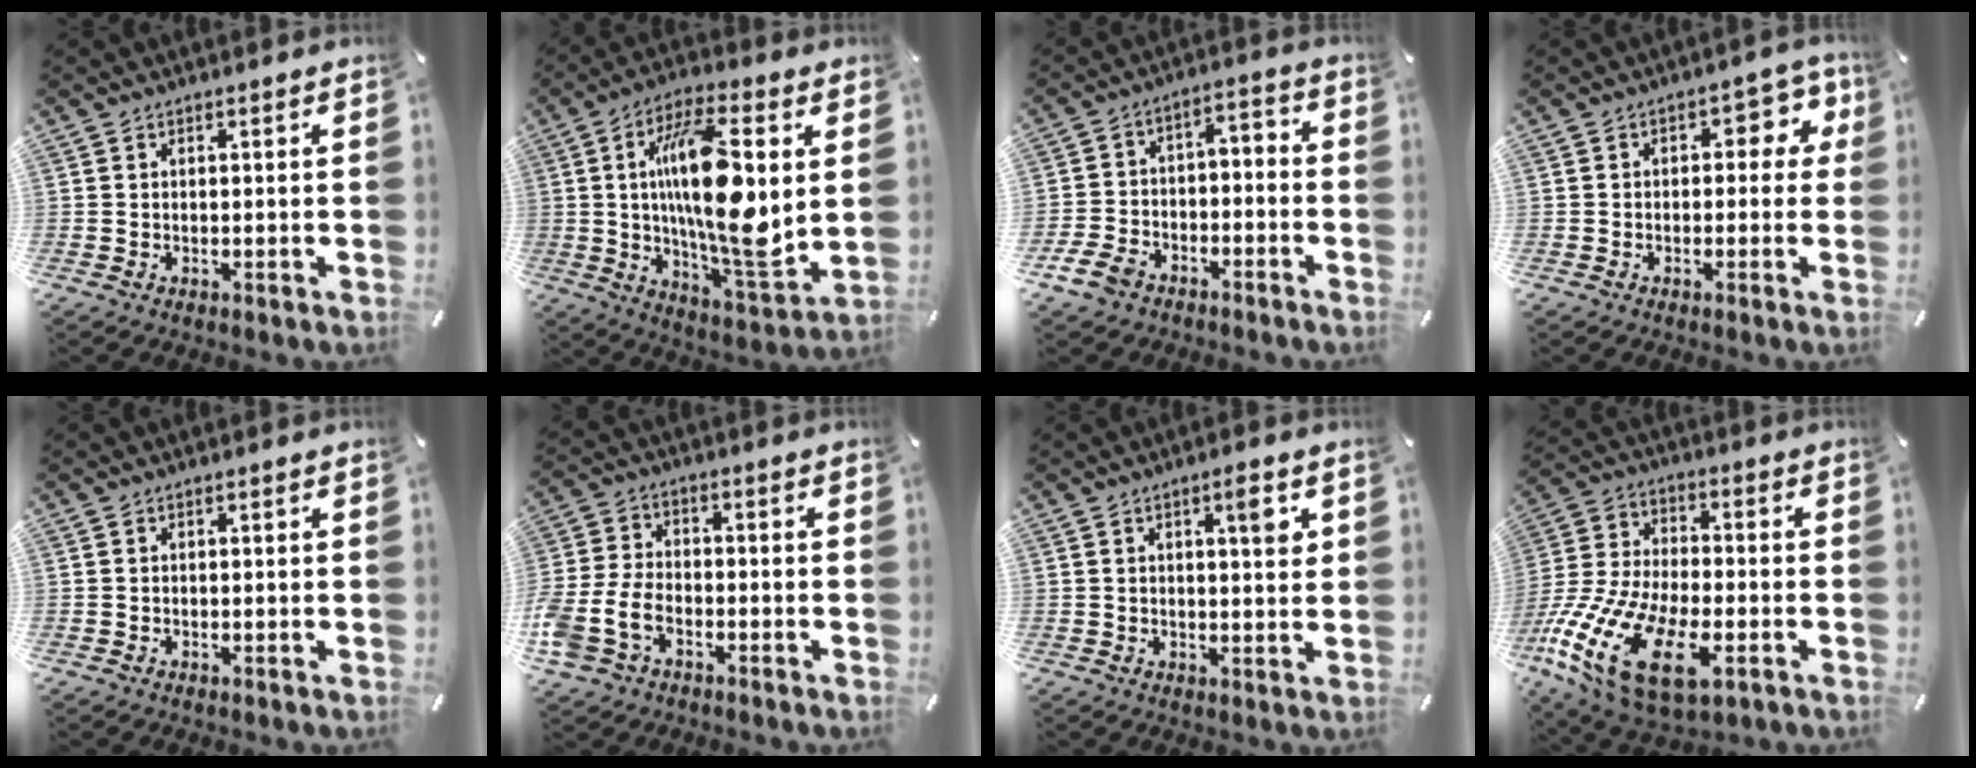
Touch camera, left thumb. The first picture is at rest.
{"total": 22.0, "force": [3.1, 7.4, 20.5], "torque": [-0.383, -0.024, 0.043]}
{"total": 9.0, "force": [-6.4, 5.4, 3.4], "torque": [-0.064, 0.035, -0.122]}
{"total": 6.1, "force": [1.0, 4.1, 4.5], "torque": [-0.052, 0.002, 0.007]}
{"total": 0.0}
{"total": 8.8, "force": [-3.7, 6.3, 4.9], "torque": [-0.119, 0.013, -0.068]}
{"total": 5.1, "force": [2.0, 1.5, 4.4], "torque": [-0.058, -0.008, 0.025]}
{"total": 22.2, "force": [-9.4, 11.4, 16.6], "torque": [-0.343, 0.039, -0.153]}